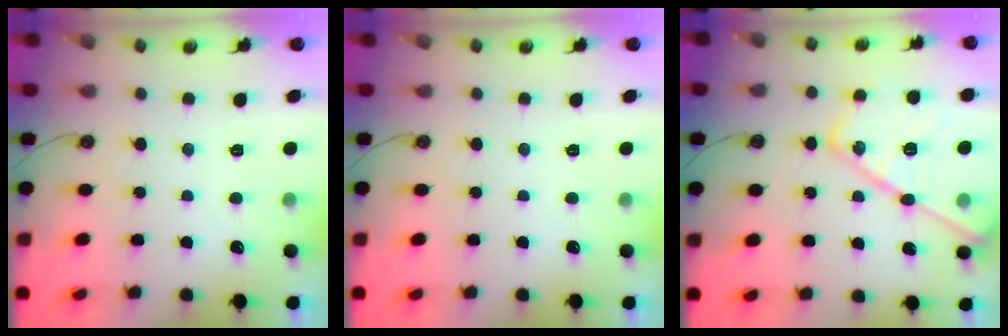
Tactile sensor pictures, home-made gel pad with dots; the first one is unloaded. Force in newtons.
{"total": 0.0}
{"total": 22.4, "press": 22.2, "slide": 2.4}